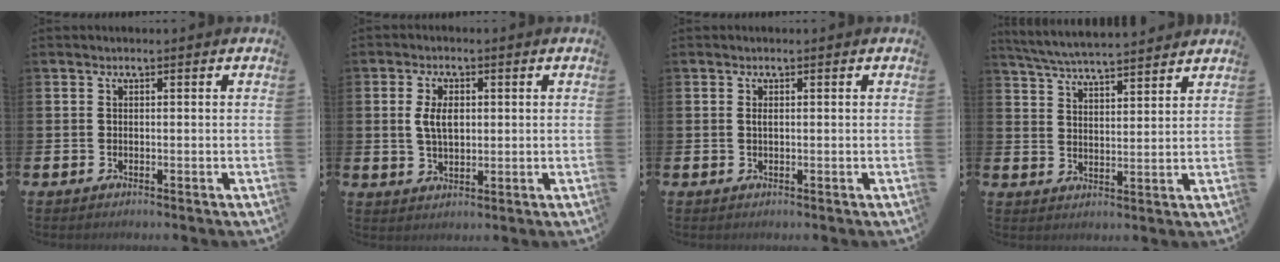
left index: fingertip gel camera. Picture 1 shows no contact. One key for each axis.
{"total": 4.3, "fx": 1.0, "fy": 2.4, "fz": 3.4, "tx": -0.064, "ty": 0.008, "tz": 0.014}
{"total": 0.6, "fx": 0.2, "fy": 0.2, "fz": 0.5, "tx": -0.012, "ty": 0.002, "tz": 0.004}
{"total": 5.4, "fx": 5.3, "fy": 0.0, "fz": 1.0, "tx": -0.047, "ty": -0.033, "tz": 0.096}